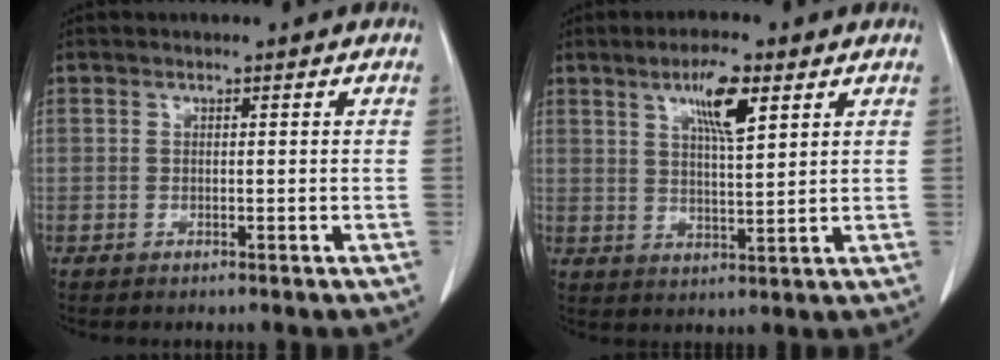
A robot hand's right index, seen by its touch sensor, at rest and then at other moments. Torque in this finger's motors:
{"motor_torque": [0.27, 0.25, 0.30, 0.09]}